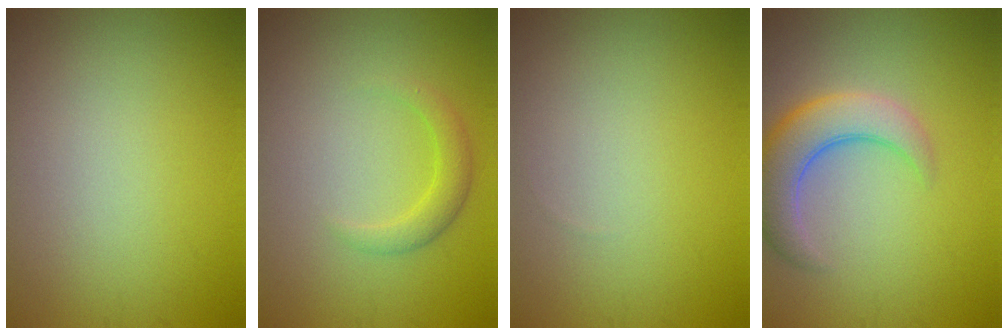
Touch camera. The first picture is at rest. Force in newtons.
{"total": 2.0, "press": 2.0, "slide": 0.1}
{"total": 0.0}
{"total": 5.6, "press": 5.5, "slide": 0.4}